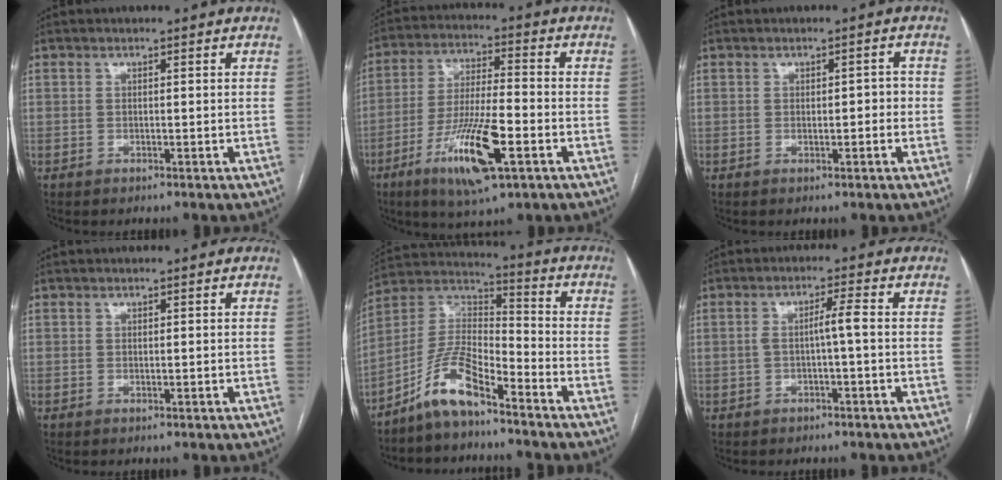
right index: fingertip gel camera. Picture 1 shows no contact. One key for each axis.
{"total": 13.9, "fx": -6.0, "fy": 2.4, "fz": 12.3, "tx": -0.239, "ty": -0.018, "tz": -0.103}
{"total": 2.3, "fx": -0.3, "fy": 0.8, "fz": 2.1, "tx": -0.029, "ty": 0.007, "tz": -0.002}
{"total": 0.0}
{"total": 9.9, "fx": -7.1, "fy": 2.6, "fz": 6.3, "tx": -0.137, "ty": 0.022, "tz": -0.141}
{"total": 3.0, "fx": -0.5, "fy": -0.2, "fz": 2.9, "tx": -0.051, "ty": 0.009, "tz": -0.006}